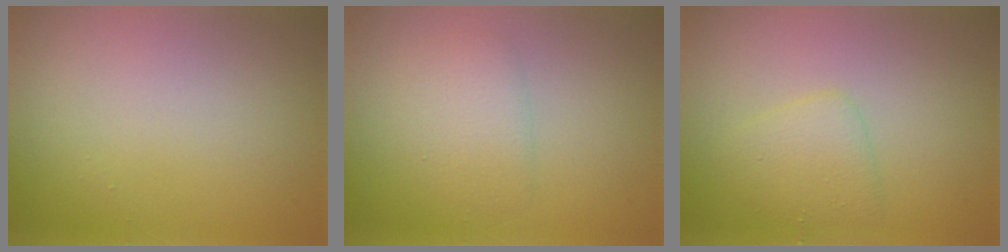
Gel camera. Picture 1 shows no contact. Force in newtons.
{"total": 2.4, "press": 2.4, "slide": 0.1}
{"total": 2.2, "press": 2.2, "slide": 0.1}